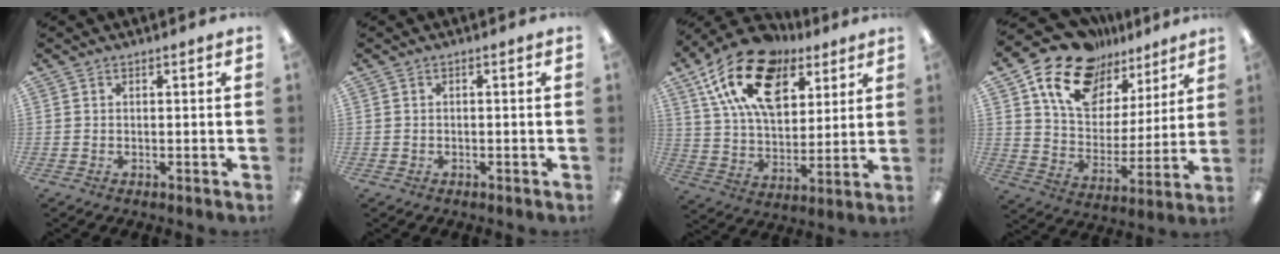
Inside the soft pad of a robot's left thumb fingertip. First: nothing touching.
{"total": 0.0}
{"total": 20.1, "force": [10.8, 11.9, 12.1], "torque": [-0.217, -0.037, 0.197]}
{"total": 16.9, "force": [11.5, 10.5, 6.7], "torque": [-0.140, -0.071, 0.213]}